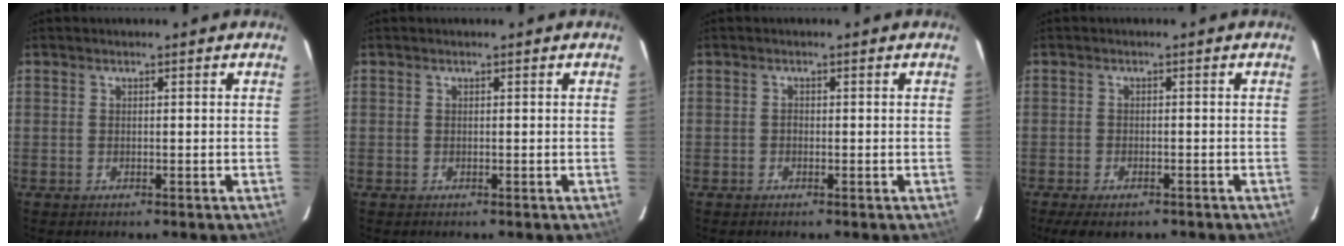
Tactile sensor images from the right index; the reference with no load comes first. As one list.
[{"total": 0.0}, {"total": 0.5, "force": [-0.3, 0.4, 0.2], "torque": [-0.001, 0.001, -0.008]}, {"total": 5.9, "force": [-4.3, 2.3, 3.3], "torque": [-0.081, -0.021, -0.069]}]